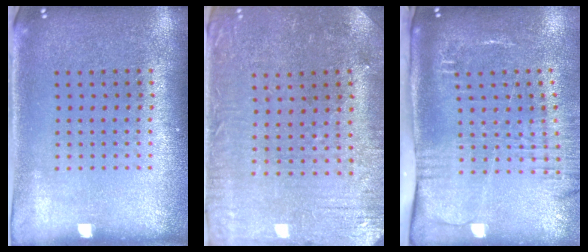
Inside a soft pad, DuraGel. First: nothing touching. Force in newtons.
{"total": 0.9, "press": 0.7, "slide": 0.5}
{"total": 2.7, "press": 2.1, "slide": 1.7}